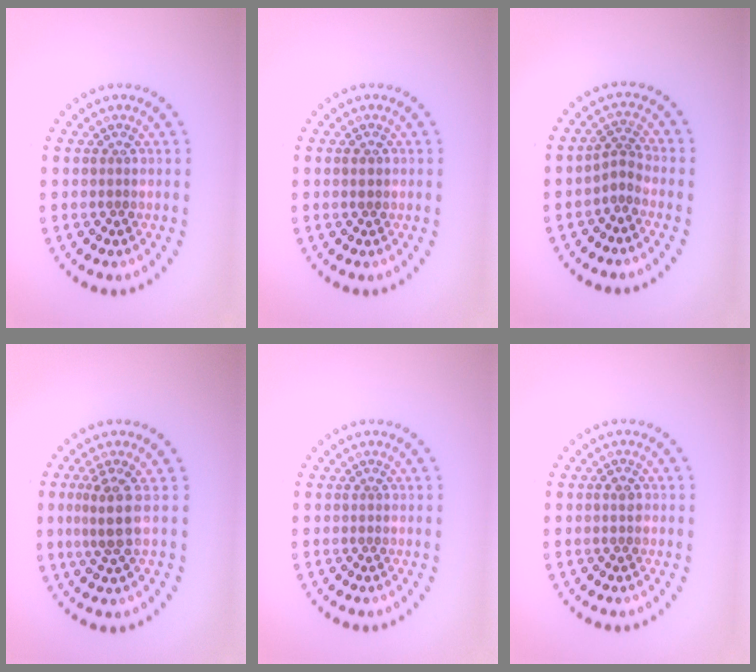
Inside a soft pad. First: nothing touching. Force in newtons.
{"total": 1.1, "press": 1.1, "slide": 0.2}
{"total": 1.9, "press": 1.1, "slide": 1.5}
{"total": 2.7, "press": 2.1, "slide": 1.7}
{"total": 0.0}
{"total": 0.9, "press": 0.9, "slide": 0.3}